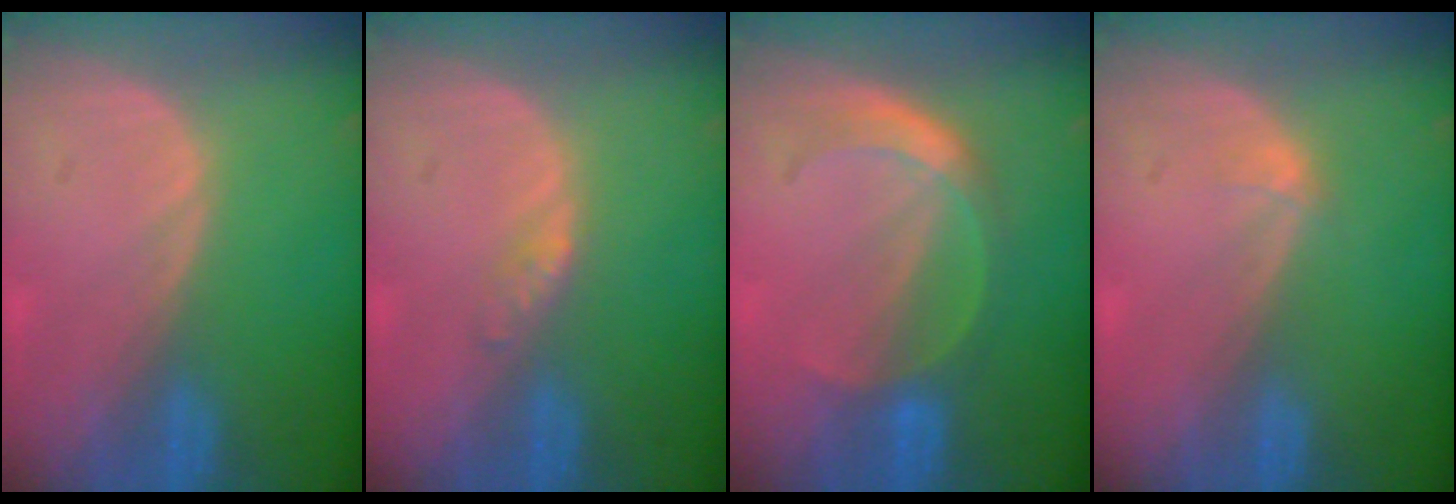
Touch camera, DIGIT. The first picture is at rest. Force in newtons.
{"total": 1.4, "press": 1.4, "slide": 0.1}
{"total": 5.0, "press": 4.7, "slide": 1.8}
{"total": 0.7, "press": 0.7, "slide": 0.1}